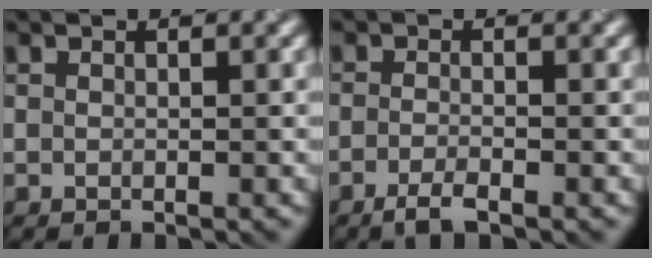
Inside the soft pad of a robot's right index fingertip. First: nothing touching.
{"total": 2.0, "force": [-1.3, 0.4, 1.5], "torque": [-0.030, -0.001, -0.029]}